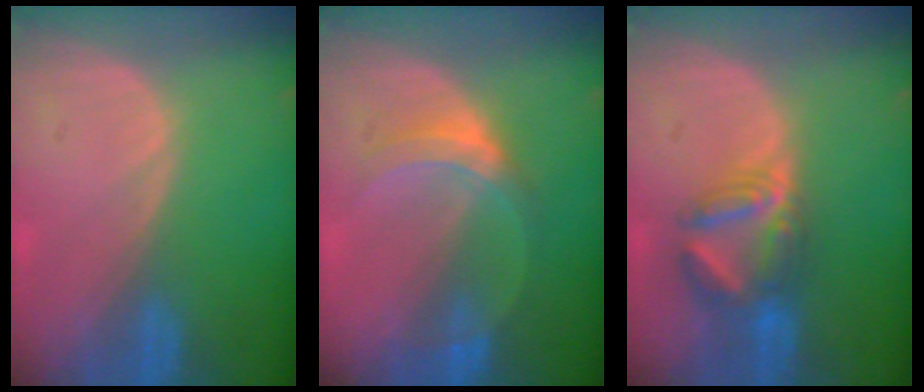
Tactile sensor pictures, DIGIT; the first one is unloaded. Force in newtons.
{"total": 5.3, "press": 4.9, "slide": 1.9}
{"total": 6.5, "press": 6.4, "slide": 1.2}